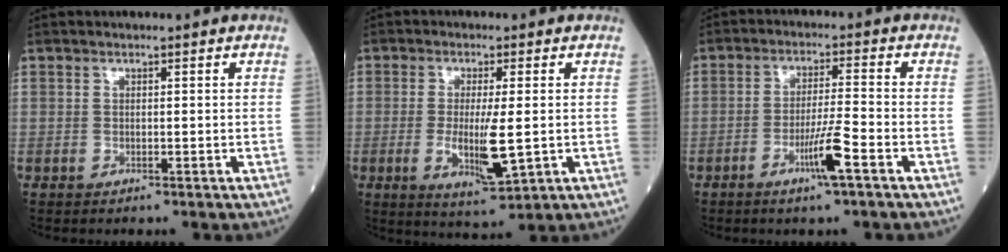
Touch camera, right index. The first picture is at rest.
{"total": 7.7, "force": [-0.9, 1.3, 7.5], "torque": [-0.141, -0.018, -0.013]}
{"total": 6.2, "force": [-3.1, -0.5, 5.4], "torque": [-0.101, -0.008, -0.058]}